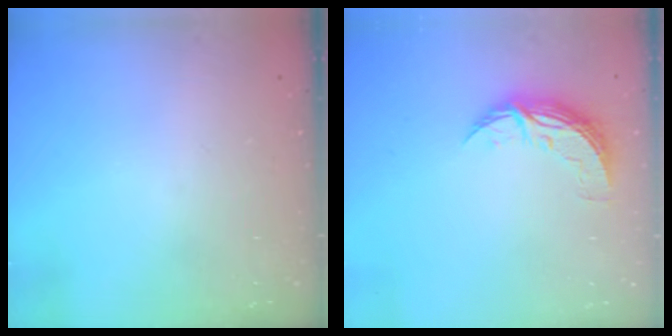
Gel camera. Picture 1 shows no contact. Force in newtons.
{"total": 9.2, "press": 9.2, "slide": 0.1}